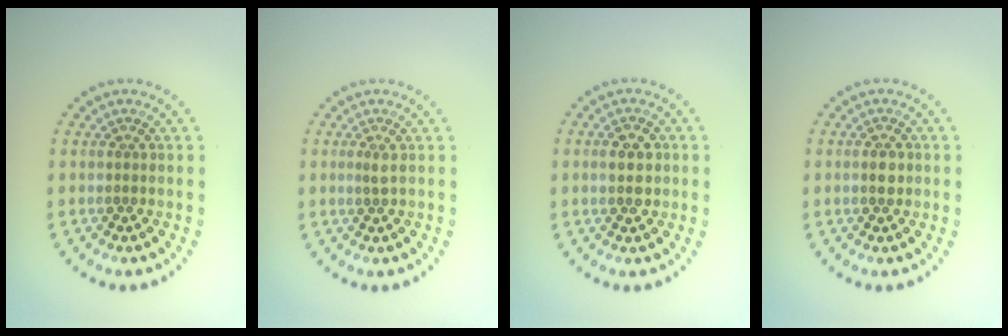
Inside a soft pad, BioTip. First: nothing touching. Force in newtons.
{"total": 0.9, "press": 0.6, "slide": 0.7}
{"total": 2.0, "press": 2.0, "slide": 0.2}
{"total": 1.3, "press": 1.2, "slide": 0.4}